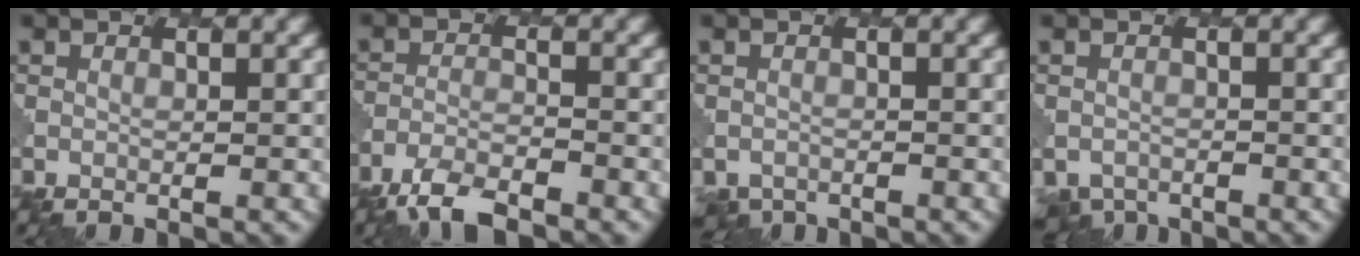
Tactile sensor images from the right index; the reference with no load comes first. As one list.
[{"total": 4.6, "force": [-3.9, 1.3, 2.1], "torque": [-0.040, -0.009, -0.078]}, {"total": 2.4, "force": [-2.2, 1.0, -0.3], "torque": [0.000, -0.010, -0.031]}, {"total": 3.2, "force": [-2.9, 1.5, 0.0], "torque": [-0.002, -0.017, -0.041]}]